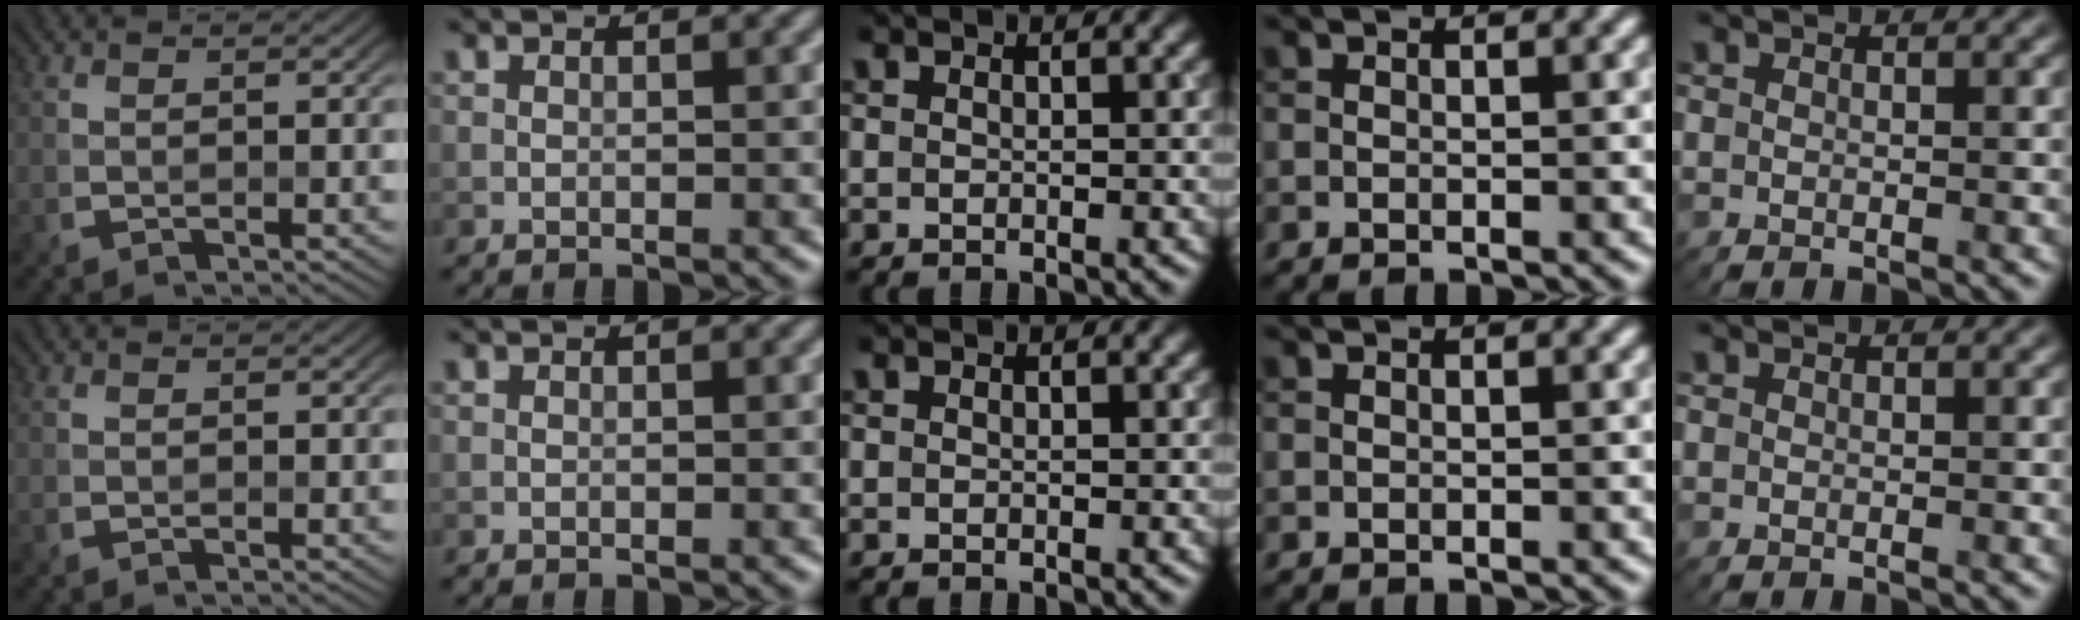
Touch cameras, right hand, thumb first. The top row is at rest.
{}